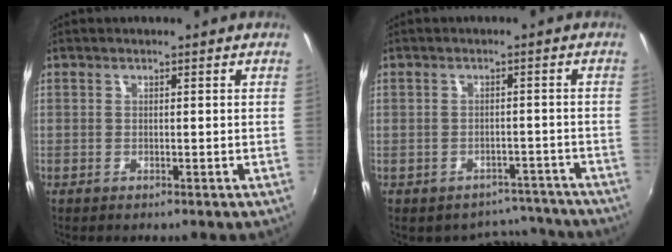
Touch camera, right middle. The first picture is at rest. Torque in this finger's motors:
{"motor_torque": [-0.83, 0.15, -0.31, -0.10]}